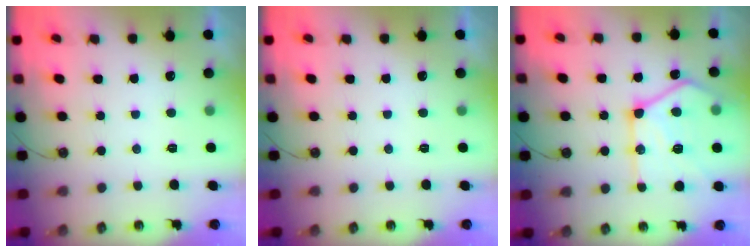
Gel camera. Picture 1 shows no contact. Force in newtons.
{"total": 0.0}
{"total": 21.9, "press": 21.8, "slide": 2.0}